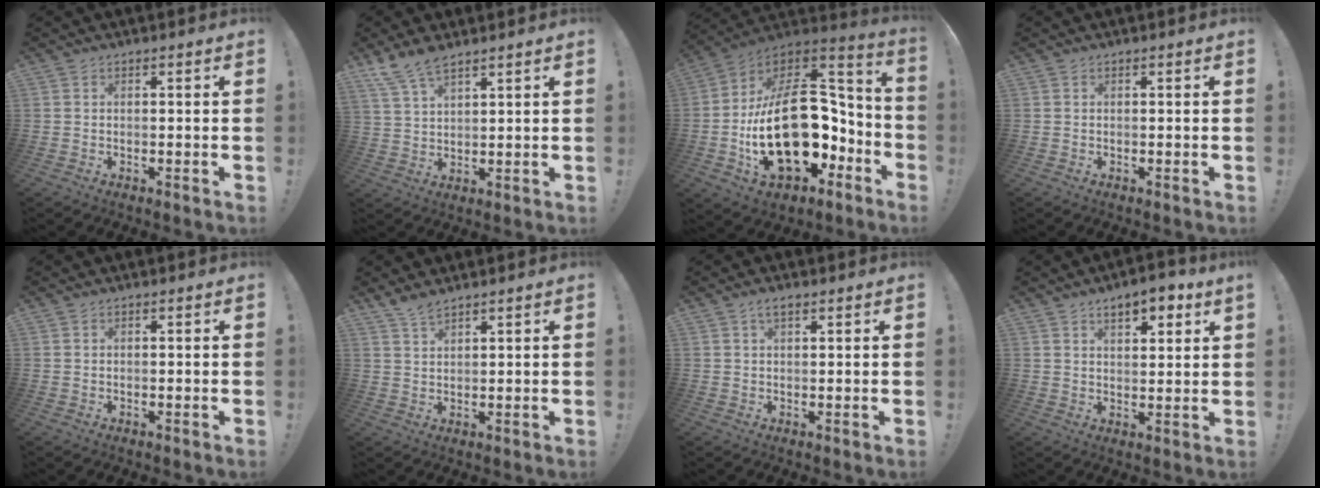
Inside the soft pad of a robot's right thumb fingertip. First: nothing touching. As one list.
[{"total": 7.4, "force": [6.1, 2.4, 3.6], "torque": [-0.077, -0.024, 0.117]}, {"total": 30.9, "force": [-4.2, 19.3, 23.7], "torque": [-0.401, 0.017, -0.030]}, {"total": 0.0}, {"total": 0.0}, {"total": 3.7, "force": [3.3, 0.8, 1.6], "torque": [-0.035, -0.020, 0.062]}, {"total": 2.8, "force": [1.5, 1.2, 2.1], "torque": [-0.038, 0.000, 0.027]}, {"total": 6.8, "force": [4.7, 2.2, 4.4], "torque": [-0.059, -0.022, 0.079]}]